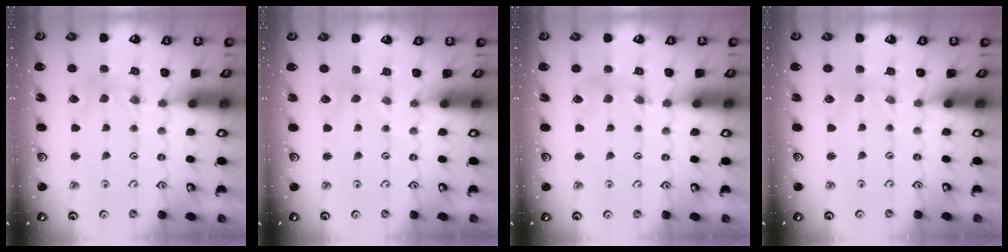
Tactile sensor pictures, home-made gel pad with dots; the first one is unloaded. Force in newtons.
{"total": 0.6, "press": 0.5, "slide": 0.1}
{"total": 2.7, "press": 2.7, "slide": 0.2}
{"total": 0.0}